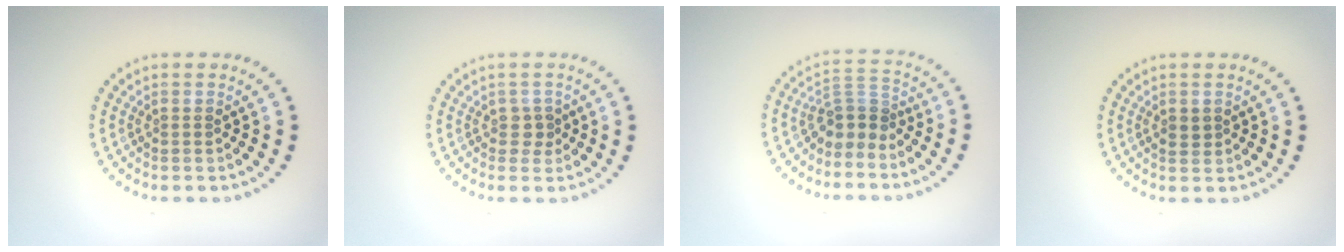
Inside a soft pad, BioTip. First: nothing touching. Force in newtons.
{"total": 1.2, "press": 1.1, "slide": 0.6}
{"total": 2.8, "press": 2.1, "slide": 1.8}
{"total": 1.2, "press": 1.2, "slide": 0.2}